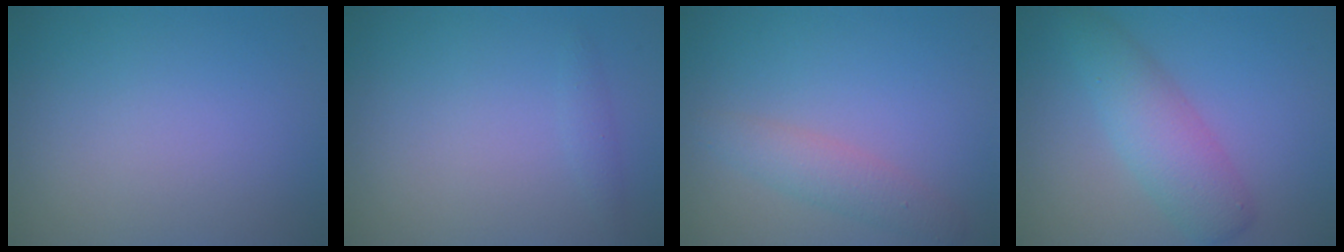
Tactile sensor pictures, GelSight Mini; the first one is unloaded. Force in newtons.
{"total": 0.8, "press": 0.8, "slide": 0.1}
{"total": 2.6, "press": 2.6, "slide": 0.2}
{"total": 4.5, "press": 4.5, "slide": 0.1}